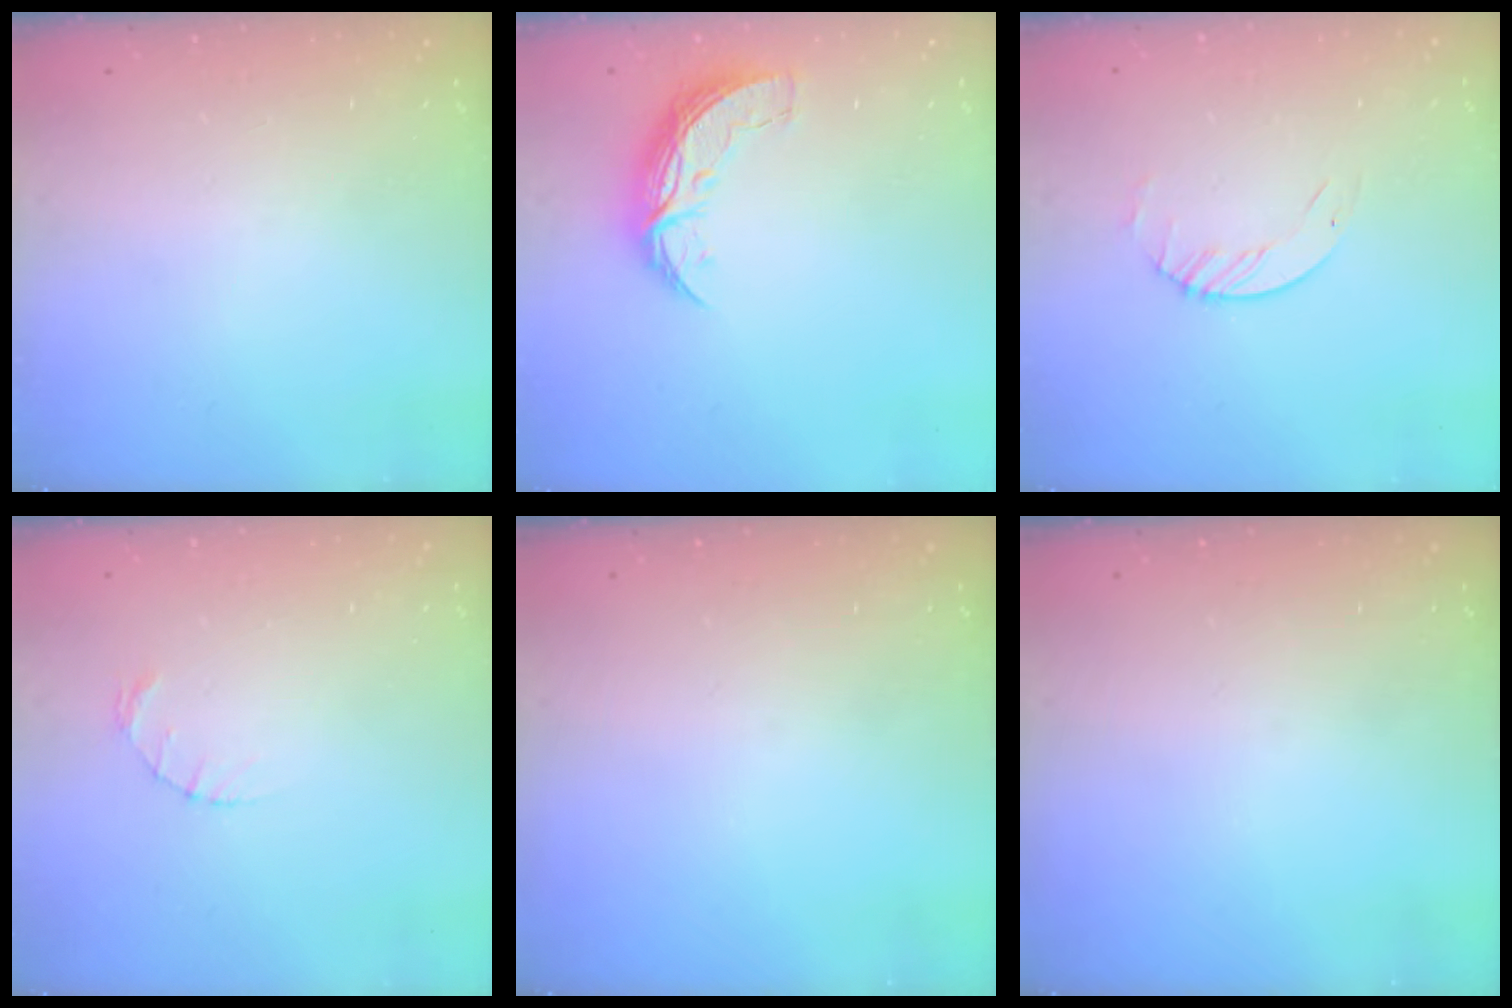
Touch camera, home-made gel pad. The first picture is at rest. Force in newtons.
{"total": 7.5, "press": 7.5, "slide": 0.5}
{"total": 1.6, "press": 1.6, "slide": 0.2}
{"total": 1.2, "press": 1.1, "slide": 0.2}
{"total": 0.0}
{"total": 0.0}